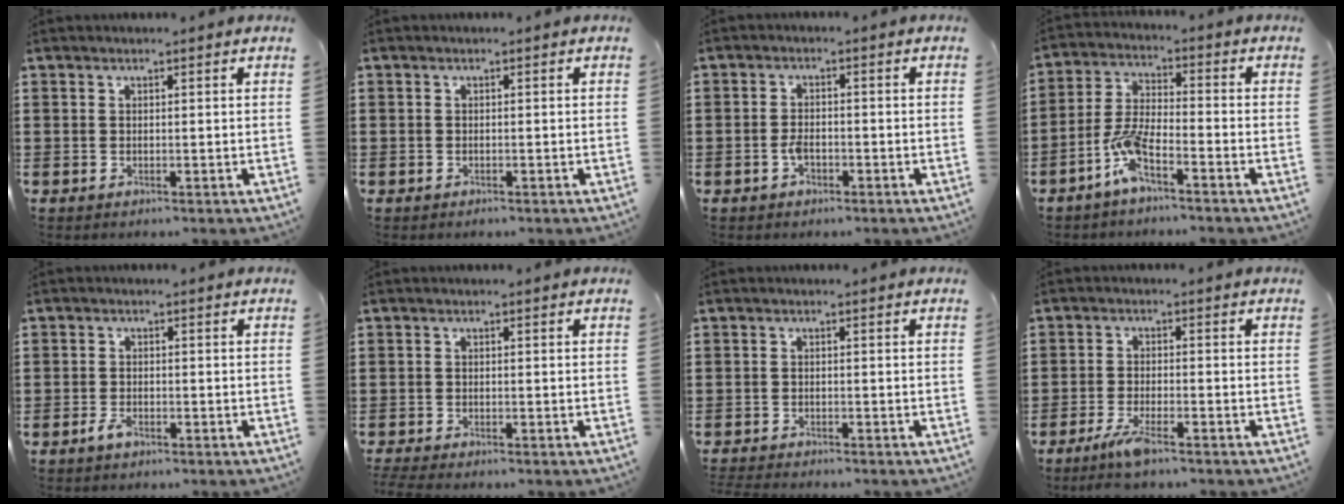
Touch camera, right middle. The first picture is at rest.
{"total": 0.5, "force": [-0.5, 0.2, 0.1], "torque": [-0.004, -0.001, -0.010]}
{"total": 2.3, "force": [-1.2, 1.0, 1.7], "torque": [-0.041, -0.002, -0.023]}
{"total": 6.4, "force": [-4.3, 1.2, 4.6], "torque": [-0.113, -0.012, -0.084]}
{"total": 1.9, "force": [-1.4, 0.9, 1.0], "torque": [-0.029, -0.003, -0.029]}
{"total": 1.4, "force": [-1.4, -0.1, 0.3], "torque": [-0.016, -0.006, -0.029]}
{"total": 1.6, "force": [-1.6, -0.1, 0.1], "torque": [-0.006, -0.002, -0.033]}
{"total": 4.7, "force": [-3.4, 0.5, 3.1], "torque": [-0.076, -0.015, -0.067]}